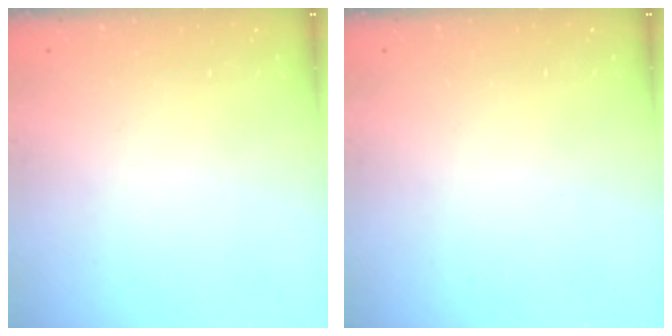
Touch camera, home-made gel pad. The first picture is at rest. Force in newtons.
{"total": 0.0}